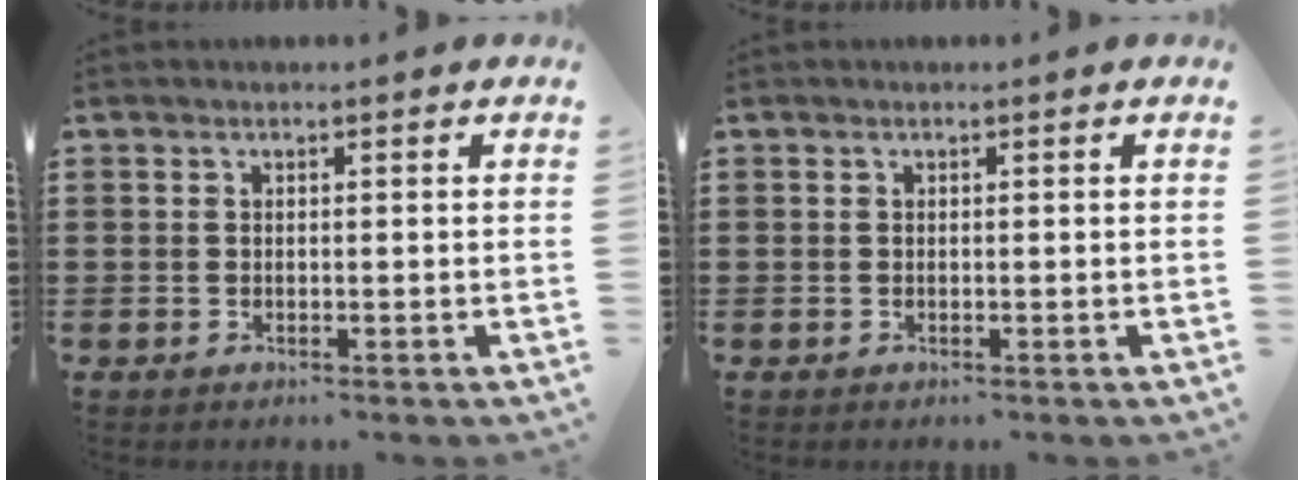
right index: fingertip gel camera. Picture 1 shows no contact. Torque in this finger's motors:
{"motor_torque": [-0.10, 0.06, 0.02, -0.01]}